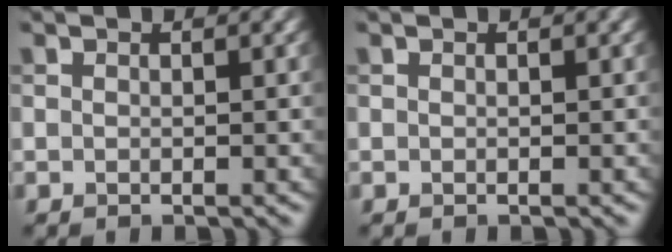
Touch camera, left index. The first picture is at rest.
{"total": 0.0}